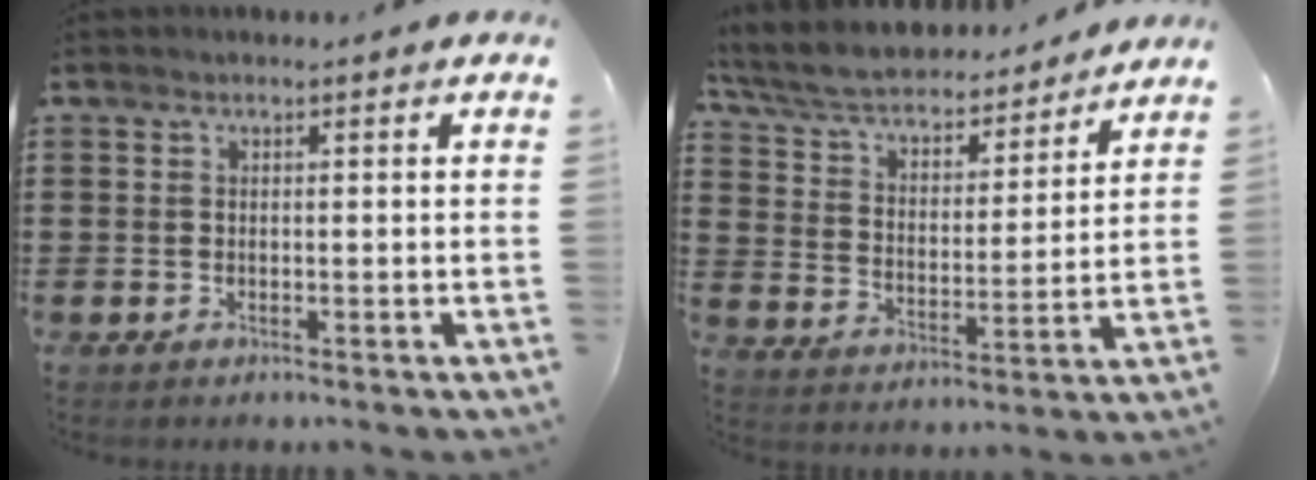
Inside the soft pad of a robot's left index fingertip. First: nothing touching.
{"total": 5.5, "force": [4.7, 1.4, 2.4], "torque": [-0.067, -0.034, 0.077]}